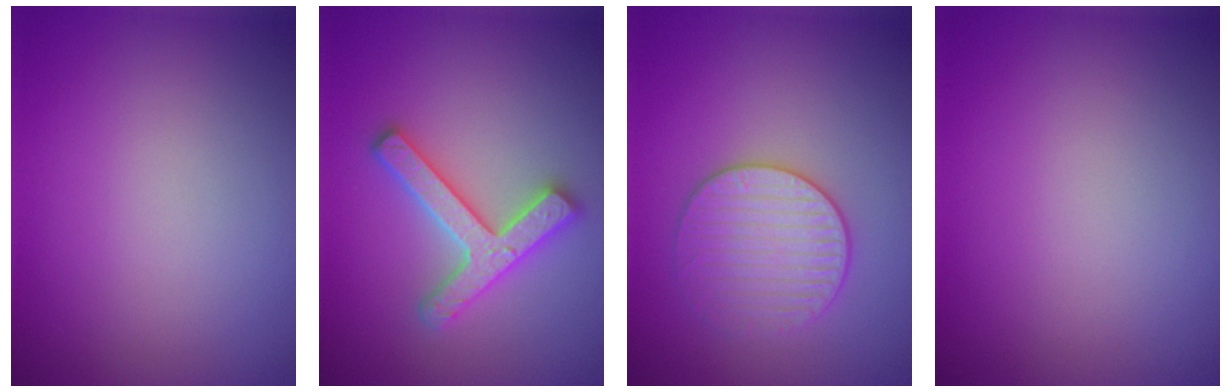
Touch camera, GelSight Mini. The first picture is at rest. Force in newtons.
{"total": 4.6, "press": 4.6, "slide": 0.8}
{"total": 3.1, "press": 3.1, "slide": 0.1}
{"total": 0.0}